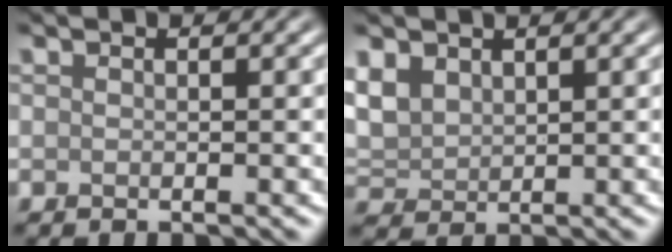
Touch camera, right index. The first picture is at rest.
{"total": 3.7, "force": [1.8, 2.5, 2.0], "torque": [-0.055, 0.004, 0.035]}